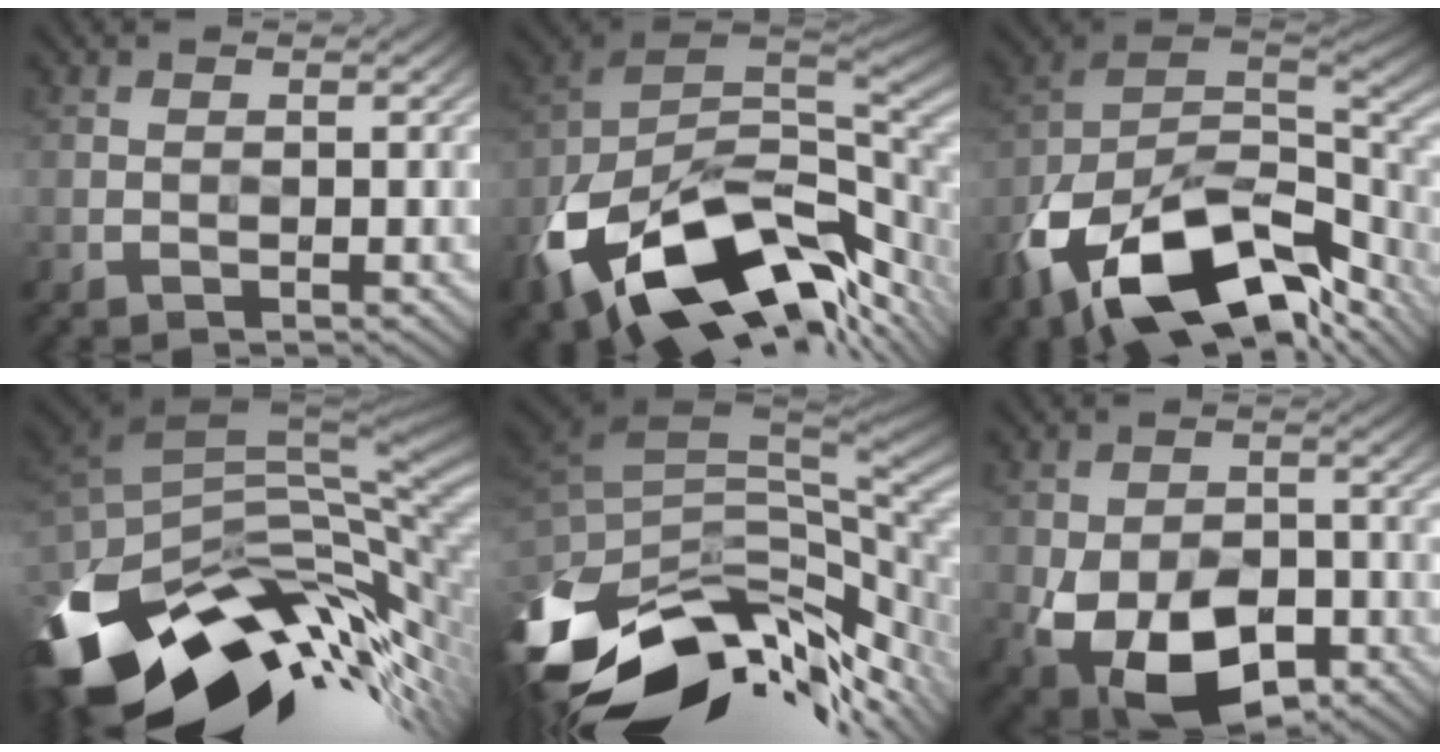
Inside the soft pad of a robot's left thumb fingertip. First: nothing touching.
{"total": 19.1, "force": [-8.1, 9.5, 14.4], "torque": [-0.301, -0.037, -0.134]}
{"total": 19.1, "force": [-10.1, 8.9, 13.6], "torque": [-0.290, -0.033, -0.162]}
{"total": 17.2, "force": [-8.3, 8.5, 12.4], "torque": [-0.274, -0.018, -0.133]}
{"total": 15.4, "force": [-7.1, 7.6, 11.4], "torque": [-0.243, -0.026, -0.098]}
{"total": 12.9, "force": [-5.4, 7.6, 8.8], "torque": [-0.173, -0.037, -0.082]}